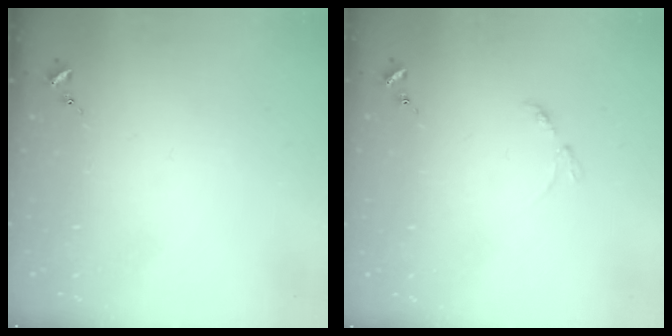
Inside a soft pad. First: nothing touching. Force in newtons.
{"total": 3.4, "press": 3.4, "slide": 0.5}